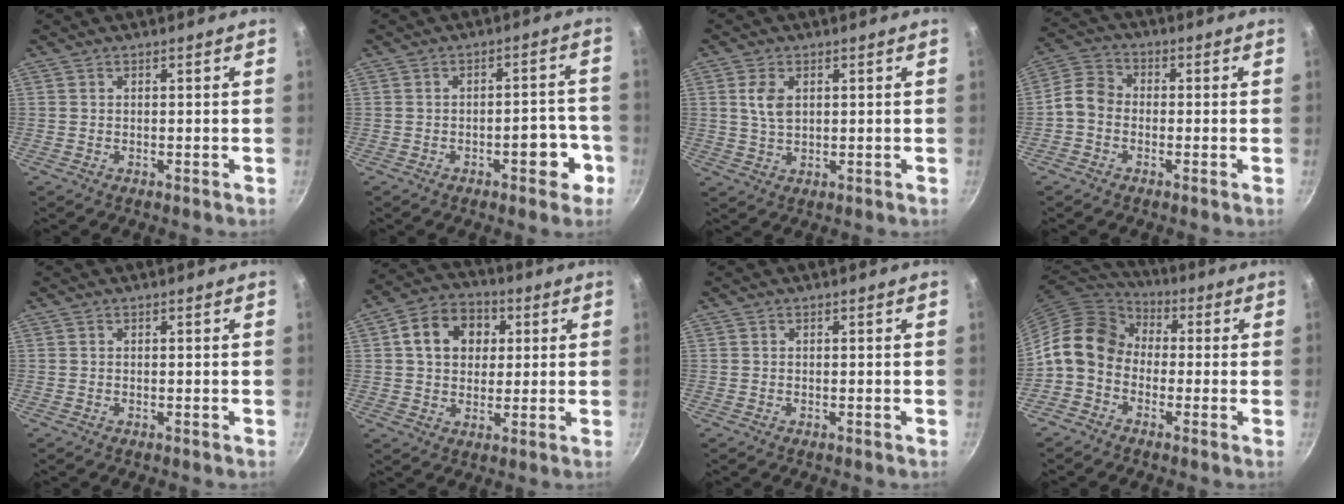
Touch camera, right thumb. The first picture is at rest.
{"total": 6.8, "force": [-3.1, 3.0, 5.3], "torque": [-0.041, 0.031, -0.036]}
{"total": 4.7, "force": [1.2, 2.9, 3.5], "torque": [-0.064, -0.003, 0.026]}
{"total": 5.7, "force": [-1.6, 4.5, 3.1], "torque": [-0.050, 0.026, -0.050]}
{"total": 0.0}
{"total": 11.7, "force": [2.9, 9.1, 6.6], "torque": [-0.084, 0.015, 0.036]}
{"total": 0.0}
{"total": 11.9, "force": [-0.7, 9.5, 7.2], "torque": [-0.101, 0.040, -0.037]}